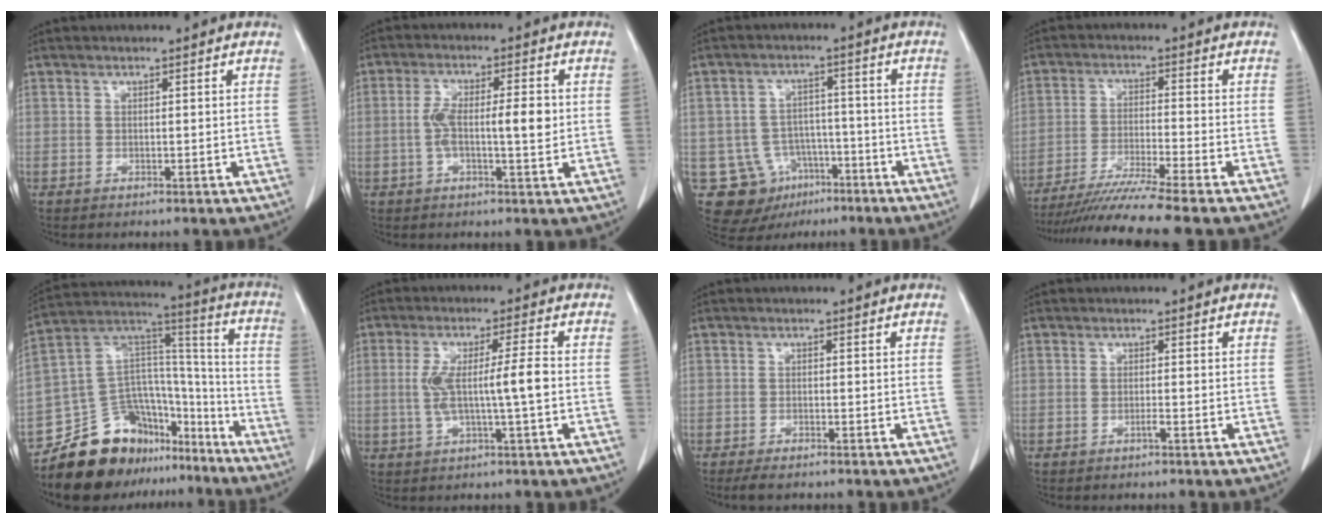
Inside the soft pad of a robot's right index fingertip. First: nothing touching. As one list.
[{"total": 7.3, "force": [0.0, 1.8, 7.1], "torque": [-0.133, 0.013, 0.000]}, {"total": 11.1, "force": [-5.3, 9.3, 3.3], "torque": [-0.061, 0.021, -0.069]}, {"total": 10.9, "force": [-9.3, -2.3, 5.3], "torque": [-0.081, -0.032, -0.156]}, {"total": 19.8, "force": [-15.4, 10.1, 7.3], "torque": [-0.110, 0.074, -0.253]}, {"total": 7.4, "force": [-0.4, 0.2, 7.4], "torque": [-0.141, 0.012, -0.003]}, {"total": 2.6, "force": [-2.0, 0.6, 1.4], "torque": [-0.025, -0.005, -0.032]}, {"total": 0.6, "force": [-0.3, -0.1, 0.5], "torque": [-0.008, 0.002, -0.004]}]